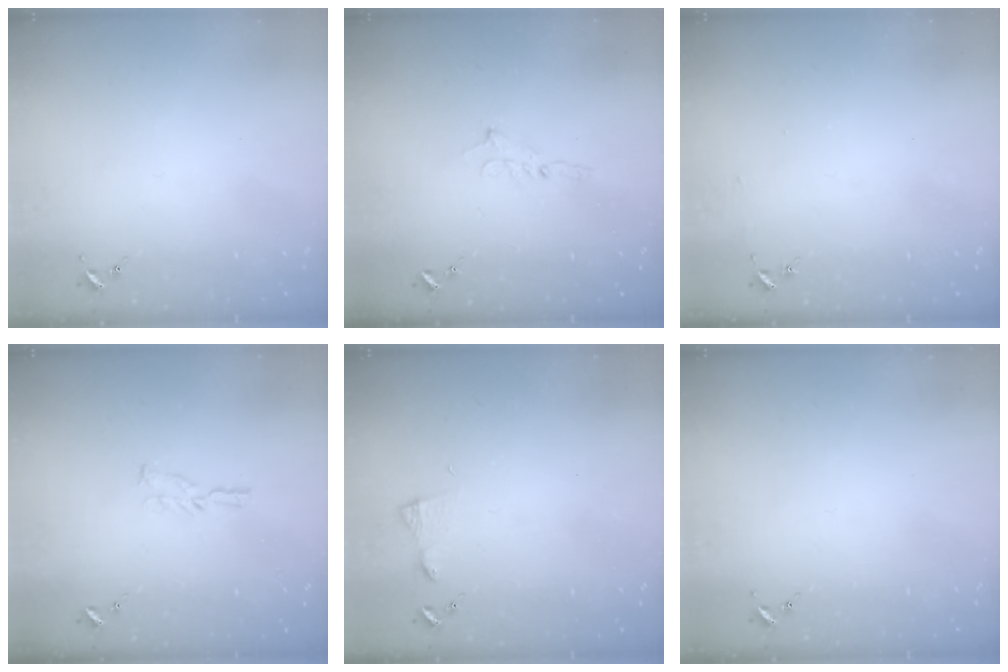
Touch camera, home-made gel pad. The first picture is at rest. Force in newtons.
{"total": 2.5, "press": 2.5, "slide": 0.2}
{"total": 2.5, "press": 2.5, "slide": 0.2}
{"total": 5.7, "press": 5.7, "slide": 0.1}
{"total": 4.2, "press": 4.2, "slide": 0.5}
{"total": 0.0}